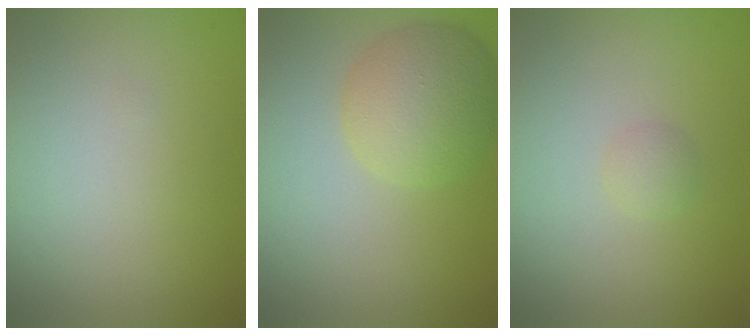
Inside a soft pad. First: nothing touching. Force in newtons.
{"total": 5.4, "press": 5.4, "slide": 0.2}
{"total": 0.9, "press": 0.9, "slide": 0.1}